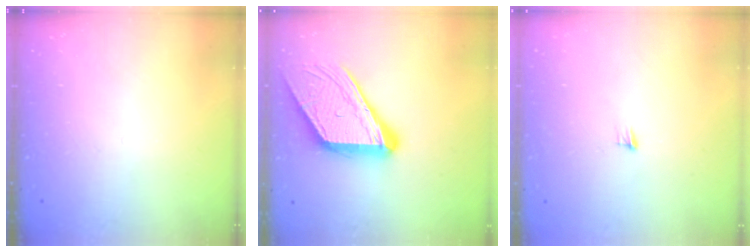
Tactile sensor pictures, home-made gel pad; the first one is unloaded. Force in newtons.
{"total": 17.8, "press": 17.7, "slide": 1.8}
{"total": 3.9, "press": 3.8, "slide": 0.9}